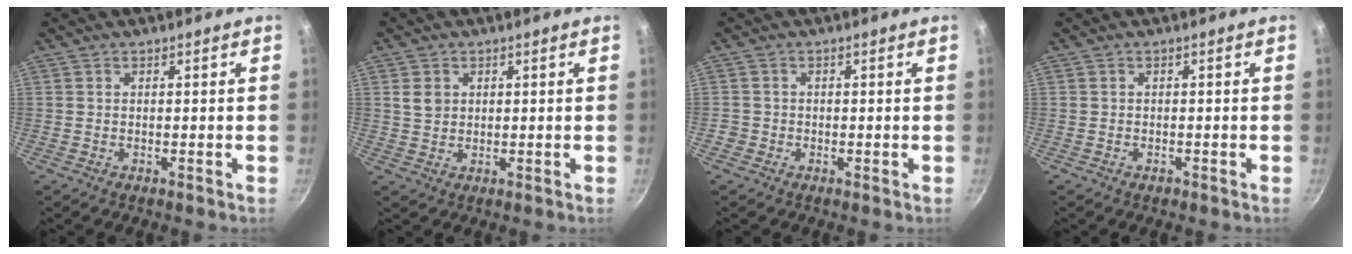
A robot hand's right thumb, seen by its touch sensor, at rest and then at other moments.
{"total": 3.1, "force": [1.0, 2.5, 1.5], "torque": [-0.017, -0.004, 0.022]}
{"total": 1.4, "force": [-0.6, 1.3, -0.1], "torque": [0.015, 0.007, -0.018]}
{"total": 0.6, "force": [-0.5, 0.4, 0.2], "torque": [-0.002, 0.002, -0.009]}